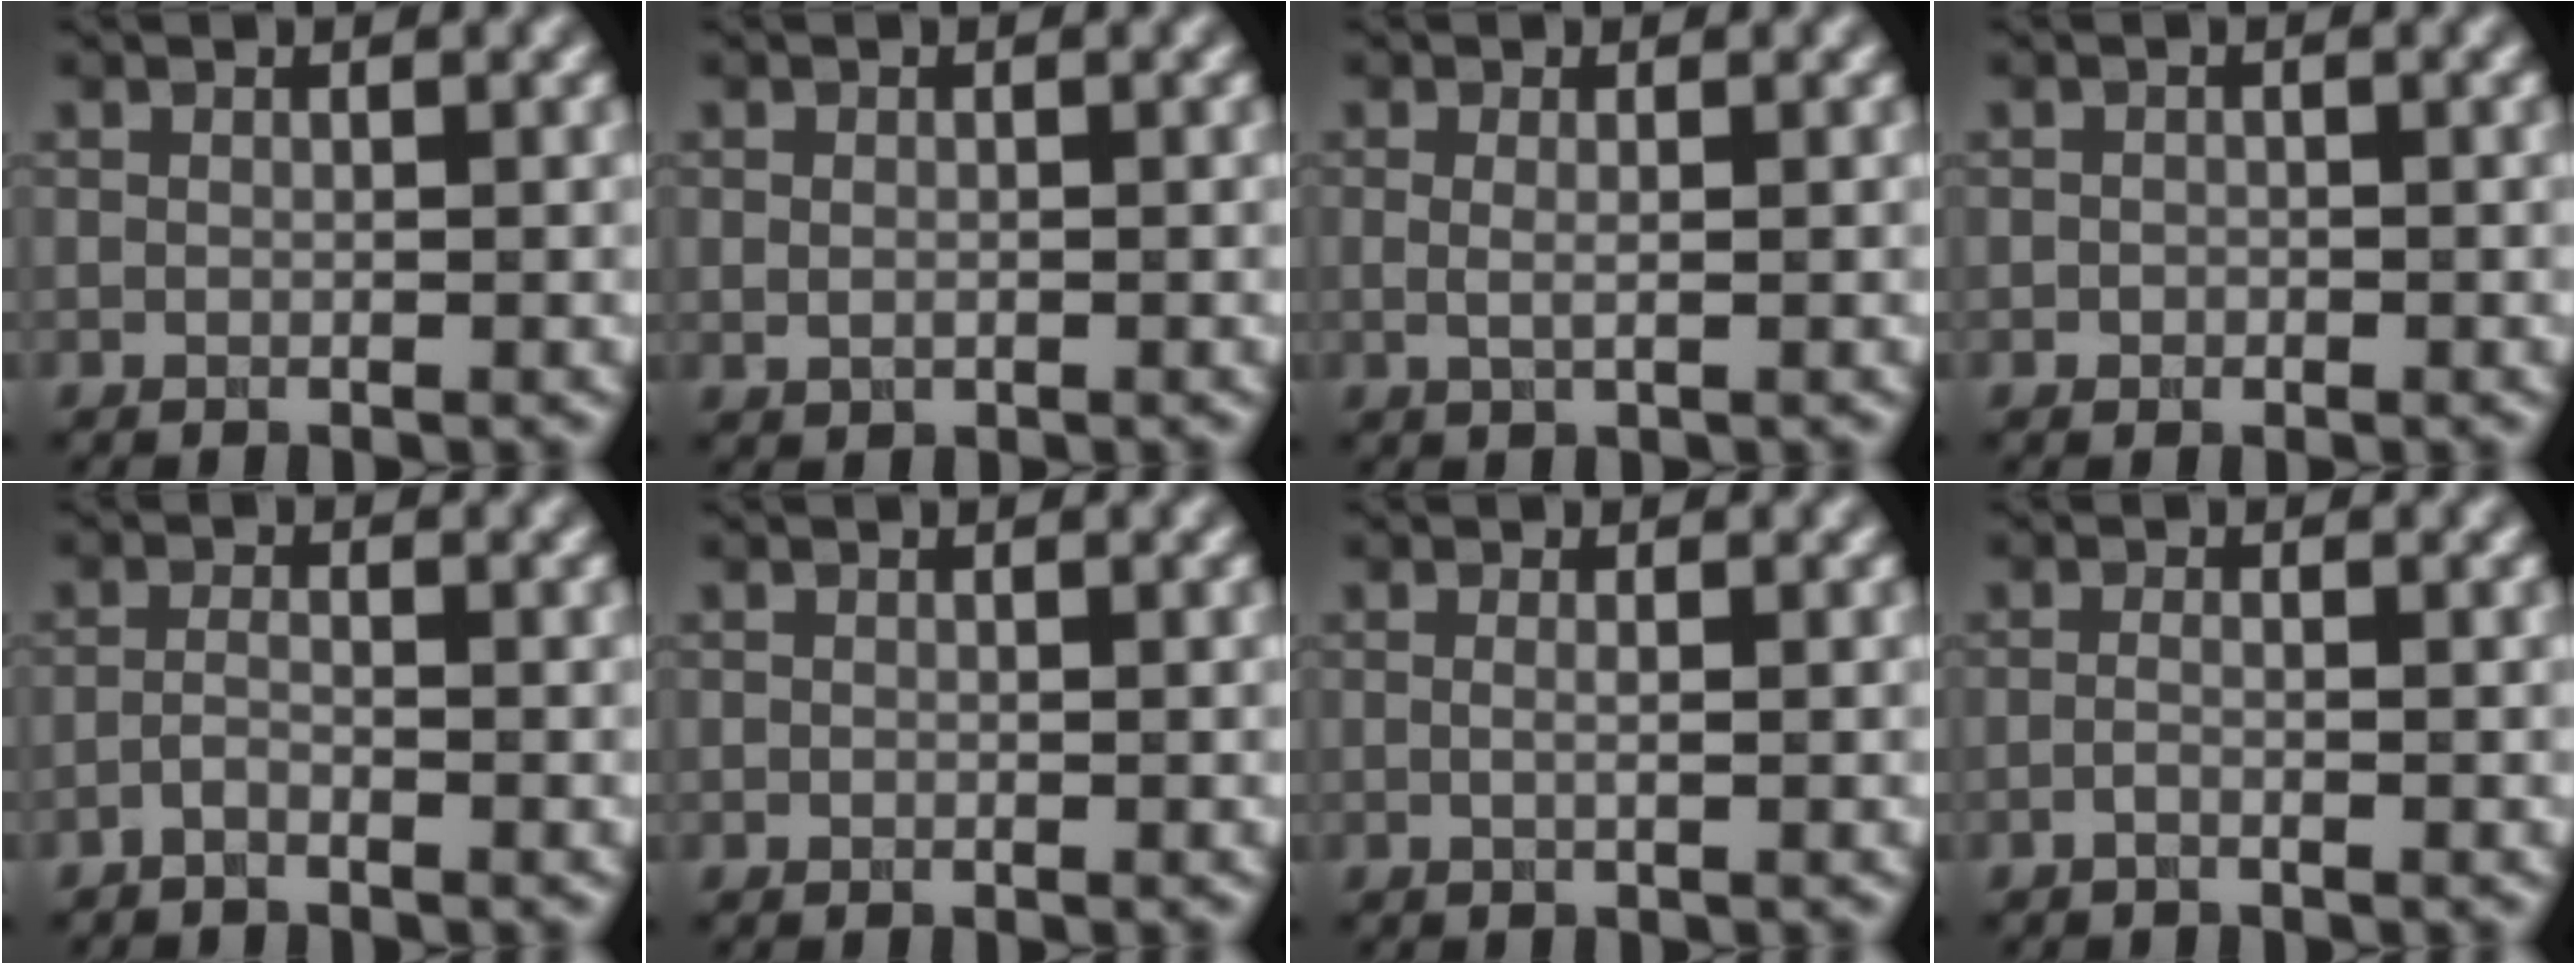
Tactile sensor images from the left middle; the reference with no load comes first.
{"total": 0.9, "force": [0.0, 0.7, 0.6], "torque": [-0.012, -0.002, 0.000]}
{"total": 1.1, "force": [0.1, 0.3, 1.0], "torque": [-0.021, -0.004, -0.002]}
{"total": 0.6, "force": [-0.2, 0.6, 0.2], "torque": [0.000, -0.004, -0.005]}
{"total": 1.2, "force": [-0.9, 0.2, 0.6], "torque": [-0.014, 0.002, -0.022]}
{"total": 0.0}
{"total": 1.0, "force": [0.1, 0.3, 0.9], "torque": [-0.011, -0.008, -0.005]}
{"total": 0.9, "force": [-0.6, 0.2, 0.6], "torque": [-0.014, -0.001, -0.013]}